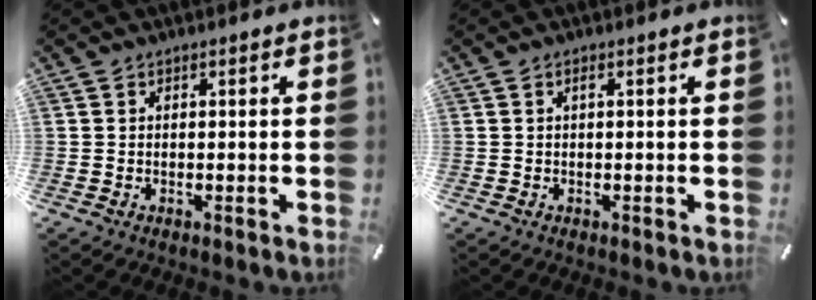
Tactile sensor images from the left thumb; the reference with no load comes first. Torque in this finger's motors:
{"motor_torque": [0.12, 0.42, 0.06, -0.19, 0.14]}